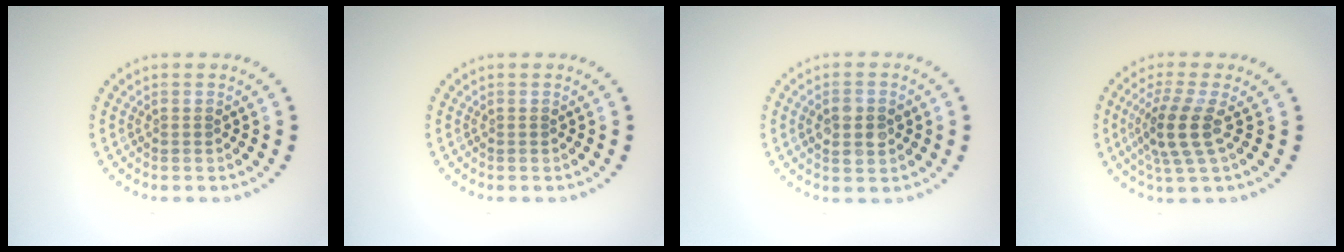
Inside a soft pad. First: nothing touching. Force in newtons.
{"total": 0.0}
{"total": 2.8, "press": 2.8, "slide": 0.1}
{"total": 3.8, "press": 2.9, "slide": 2.4}